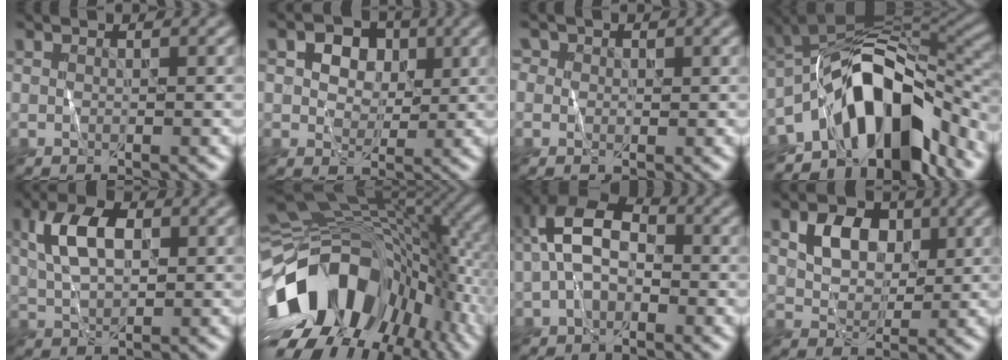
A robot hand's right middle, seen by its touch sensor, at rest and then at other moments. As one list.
[{"total": 5.1, "force": [2.1, 3.7, 2.8], "torque": [-0.035, 0.022, 0.012]}, {"total": 1.3, "force": [0.4, 1.2, 0.1], "torque": [0.001, 0.008, -0.002]}, {"total": 13.1, "force": [-6.9, 6.3, 9.2], "torque": [-0.128, 0.020, -0.122]}, {"total": 4.6, "force": [1.5, 2.7, 3.3], "torque": [-0.073, 0.015, 0.027]}, {"total": 16.1, "force": [-5.3, 10.6, 10.9], "torque": [-0.186, 0.003, -0.093]}, {"total": 5.7, "force": [-0.6, 3.6, 4.3], "torque": [-0.092, 0.030, -0.026]}, {"total": 3.9, "force": [1.6, 2.9, 2.1], "torque": [-0.041, 0.010, 0.026]}]